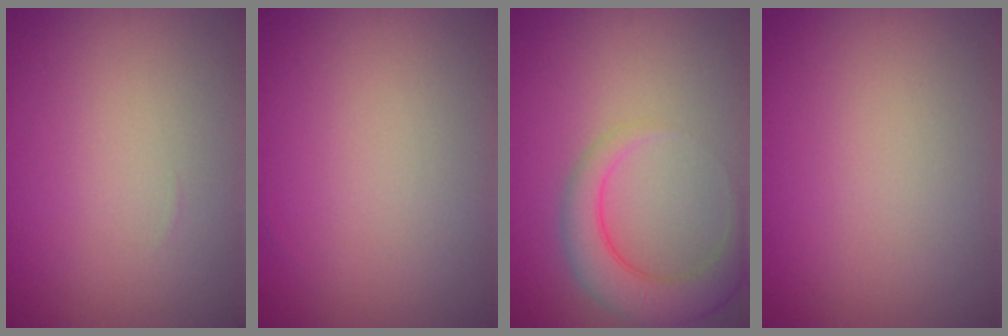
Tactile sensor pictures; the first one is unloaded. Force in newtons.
{"total": 0.0}
{"total": 4.3, "press": 4.3, "slide": 0.3}
{"total": 0.0}